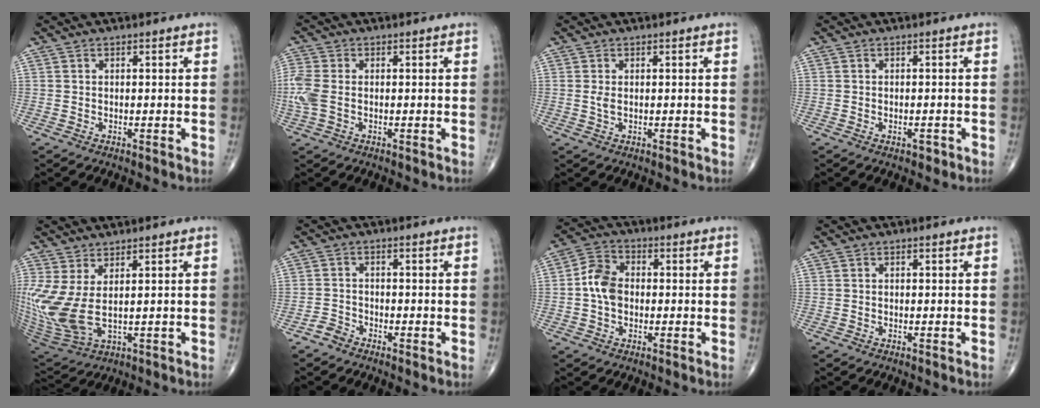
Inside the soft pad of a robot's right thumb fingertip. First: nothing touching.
{"total": 5.6, "force": [-0.7, 3.5, 4.3], "torque": [-0.134, 0.005, -0.016]}
{"total": 1.3, "force": [0.1, 0.6, 1.1], "torque": [-0.028, 0.000, 0.006]}
{"total": 1.3, "force": [-0.7, 0.7, 0.9], "torque": [-0.013, 0.004, -0.008]}
{"total": 11.5, "force": [1.7, 4.8, 10.3], "torque": [-0.256, -0.018, 0.054]}
{"total": 2.0, "force": [-1.7, 1.0, 0.2], "torque": [-0.001, 0.002, -0.038]}
{"total": 7.1, "force": [-0.5, 5.1, 4.9], "torque": [-0.088, 0.020, -0.018]}
{"total": 0.0}